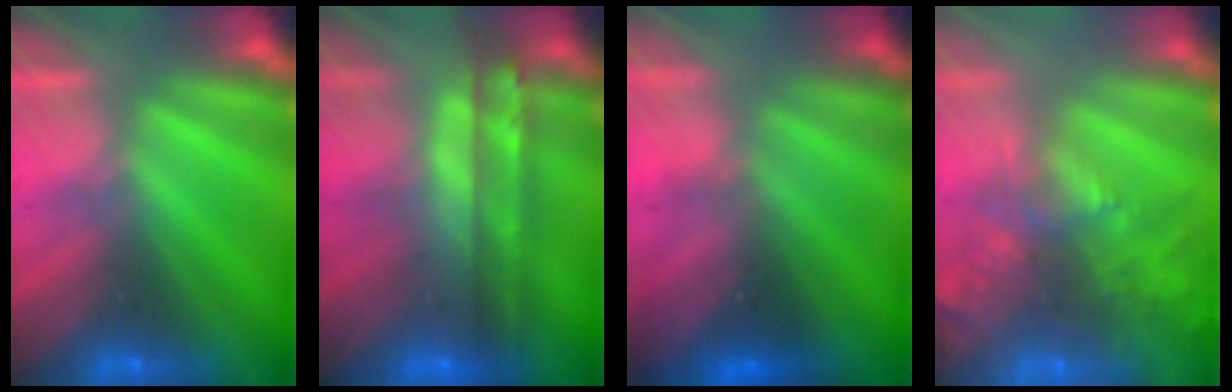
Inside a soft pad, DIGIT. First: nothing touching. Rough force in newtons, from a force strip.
{"total": 8.5}
{"total": 2.4}
{"total": 9.4}